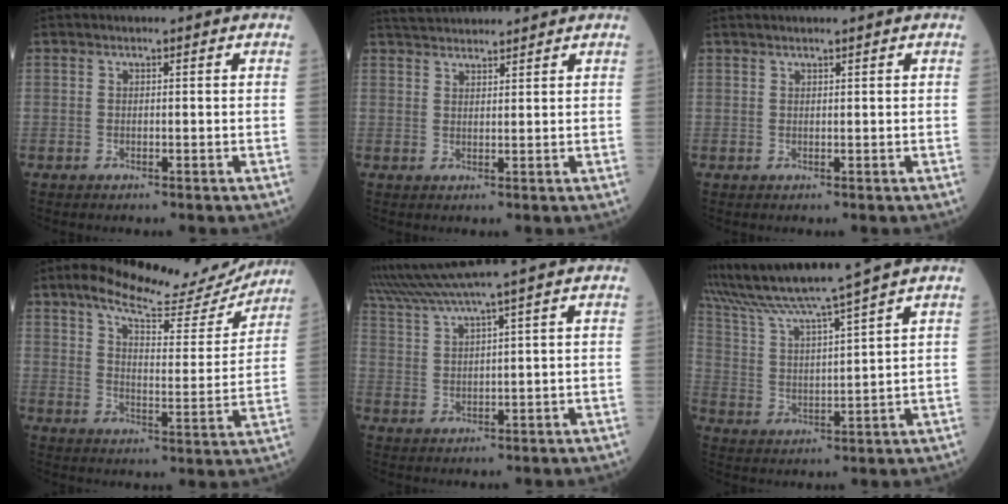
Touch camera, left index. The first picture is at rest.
{"total": 6.7, "force": [6.3, 0.7, 2.1], "torque": [-0.039, 0.030, 0.107]}
{"total": 1.9, "force": [1.5, -0.2, 1.1], "torque": [-0.015, 0.014, 0.029]}
{"total": 16.0, "force": [14.1, 3.4, 6.9], "torque": [-0.103, -0.008, 0.192]}
{"total": 7.8, "force": [6.5, -2.7, 3.4], "torque": [-0.070, 0.008, 0.127]}
{"total": 12.3, "force": [10.6, -2.7, 5.8], "torque": [-0.112, -0.001, 0.196]}